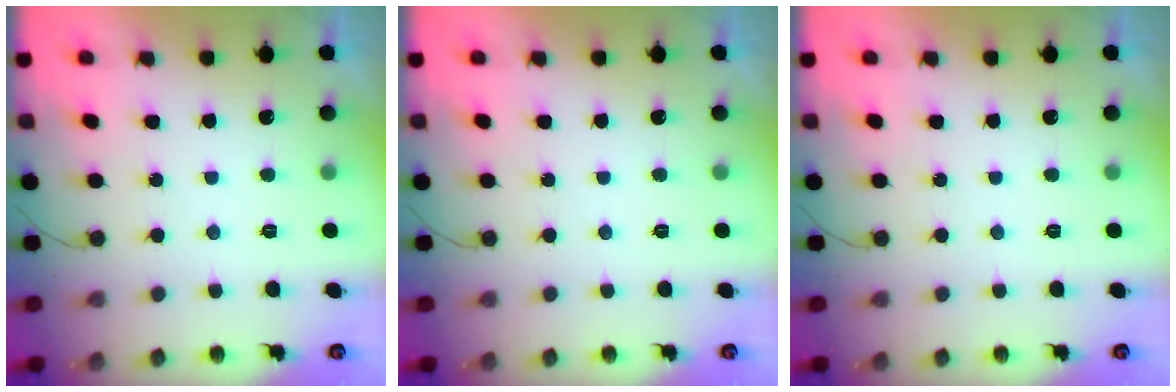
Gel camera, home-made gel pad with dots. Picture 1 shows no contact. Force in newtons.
{"total": 0.0}
{"total": 0.0}